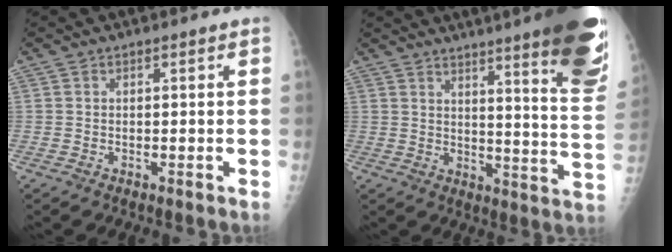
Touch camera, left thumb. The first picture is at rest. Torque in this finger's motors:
{"motor_torque": [3.05, 1.80, 1.52, -1.26, 0.43]}